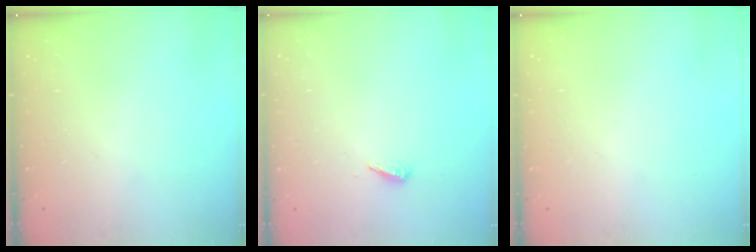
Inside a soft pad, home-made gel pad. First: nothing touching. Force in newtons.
{"total": 2.9, "press": 2.9, "slide": 0.3}
{"total": 0.0}